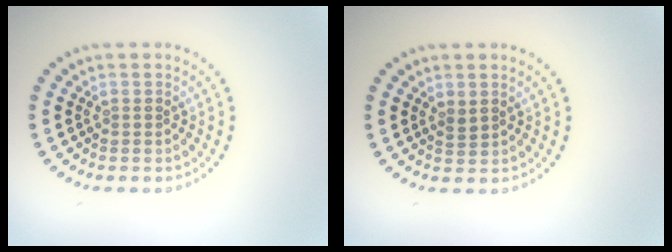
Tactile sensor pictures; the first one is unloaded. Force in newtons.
{"total": 0.8, "press": 0.7, "slide": 0.4}